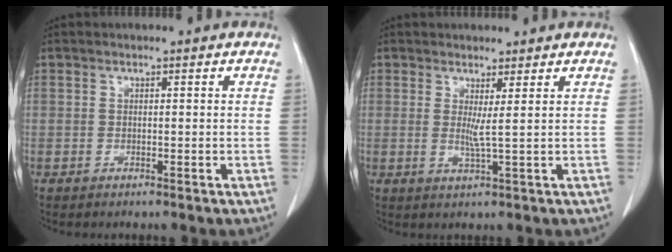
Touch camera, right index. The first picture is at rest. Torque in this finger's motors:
{"motor_torque": [0.12, -0.01, 0.01, 0.01]}